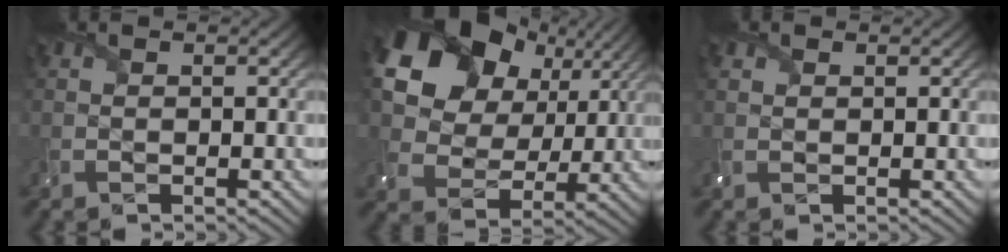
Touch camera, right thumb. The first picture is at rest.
{"total": 16.6, "force": [7.5, 12.1, 8.6], "torque": [-0.200, 0.038, 0.134]}
{"total": 1.2, "force": [0.8, 0.8, 0.4], "torque": [-0.013, 0.004, 0.015]}